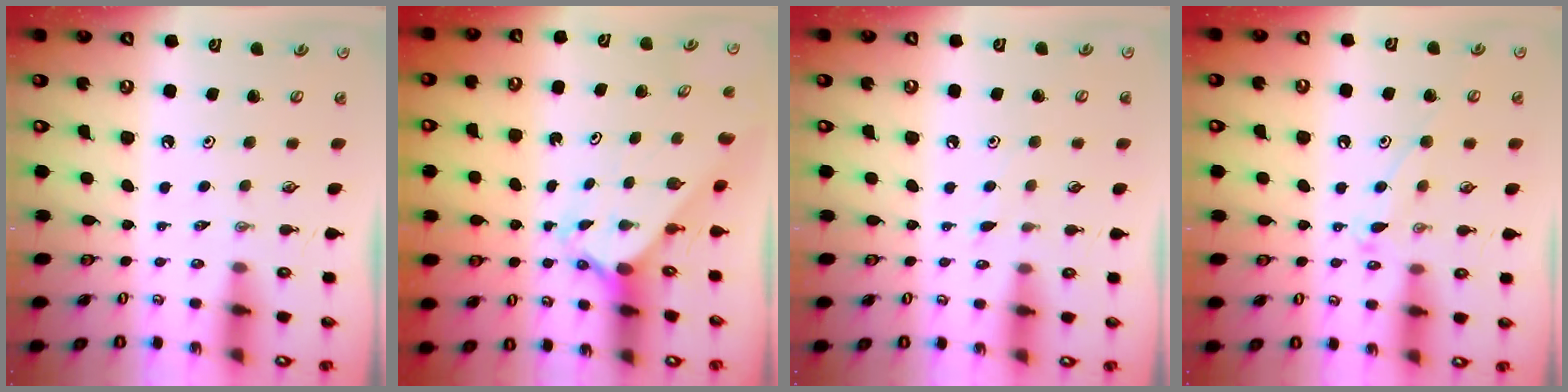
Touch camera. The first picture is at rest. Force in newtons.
{"total": 2.5, "press": 2.5, "slide": 0.2}
{"total": 6.0, "press": 6.0, "slide": 0.4}
{"total": 9.8, "press": 9.7, "slide": 0.9}